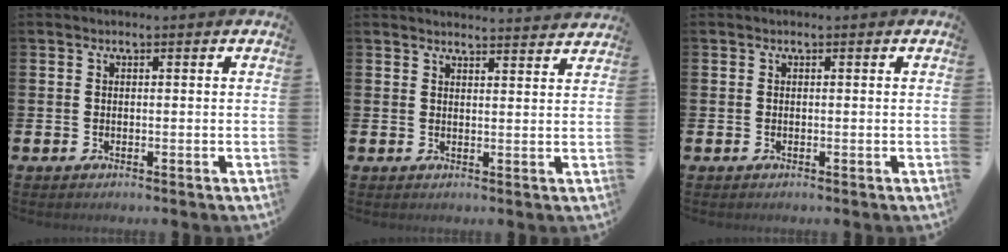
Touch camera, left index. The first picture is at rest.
{"total": 2.9, "force": [2.9, -0.3, -0.2], "torque": [0.010, -0.025, 0.050]}
{"total": 0.0}